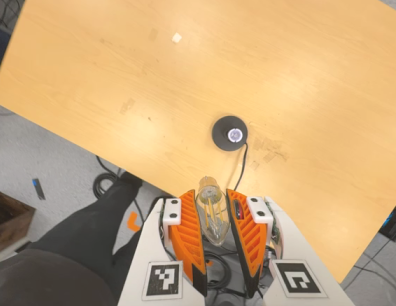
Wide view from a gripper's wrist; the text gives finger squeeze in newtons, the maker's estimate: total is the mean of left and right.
{"total": 12.8, "left": 14.1, "right": 11.5}